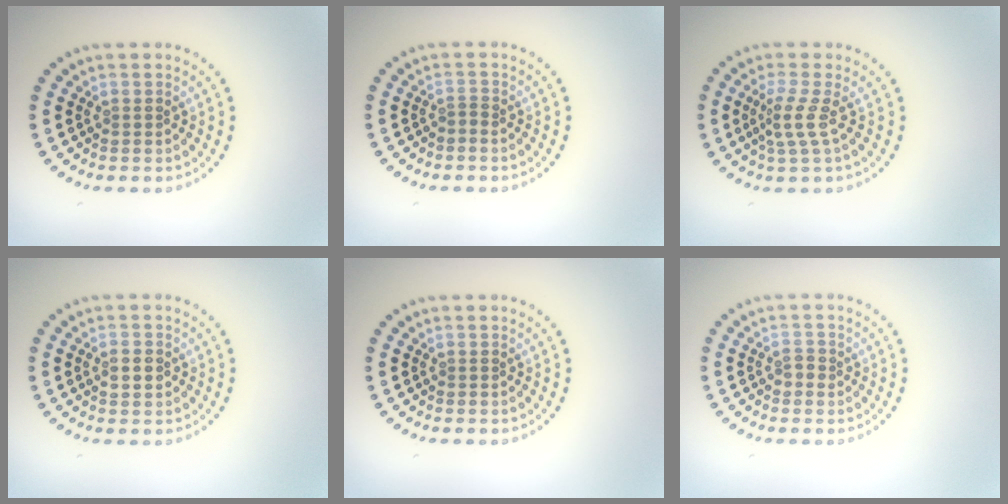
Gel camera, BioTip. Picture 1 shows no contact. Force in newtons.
{"total": 0.6, "press": 0.3, "slide": 0.5}
{"total": 2.3, "press": 1.5, "slide": 1.7}
{"total": 2.1, "press": 2.1, "slide": 0.0}
{"total": 0.0}
{"total": 1.2, "press": 1.1, "slide": 0.4}